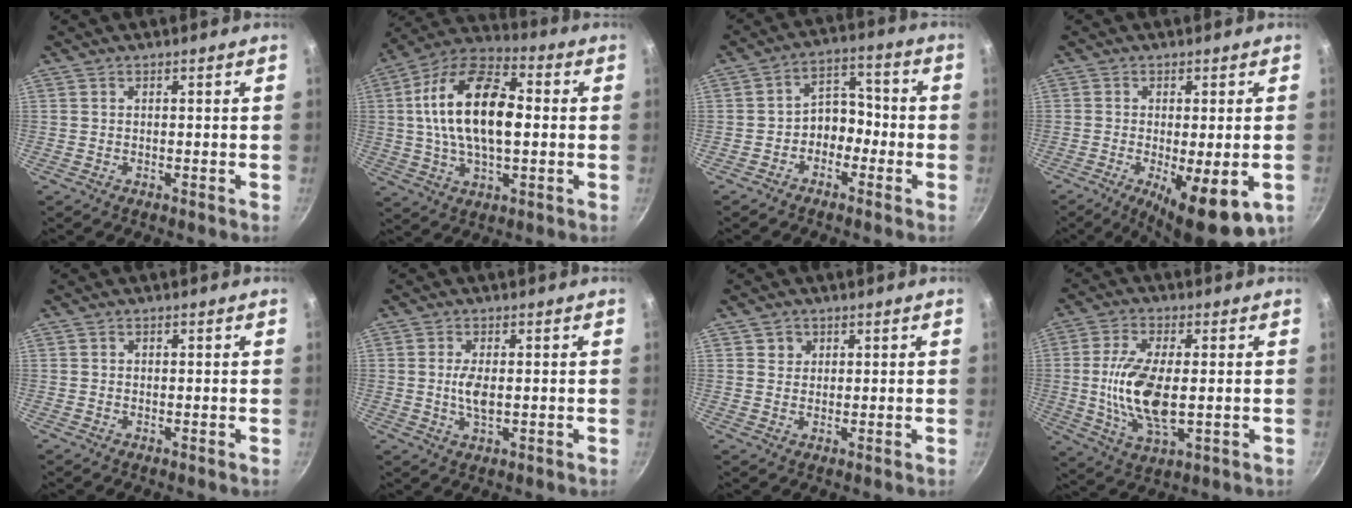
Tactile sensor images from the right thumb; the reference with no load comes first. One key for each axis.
{"total": 19.5, "fx": 1.6, "fy": 10.0, "fz": 16.7, "tx": -0.296, "ty": 0.023, "tz": 0.020}
{"total": 7.0, "fx": -2.3, "fy": 5.3, "fz": 4.0, "tx": -0.024, "ty": 0.042, "tz": -0.054}
{"total": 13.4, "fx": -5.0, "fy": 4.5, "fz": 11.6, "tx": -0.152, "ty": -0.015, "tz": -0.063}
{"total": 0.5, "fx": 0.1, "fy": 0.5, "fz": 0.2, "tx": 0.001, "ty": 0.001, "tz": -0.002}
{"total": 4.2, "fx": 0.0, "fy": 1.9, "fz": 3.8, "tx": -0.077, "ty": -0.005, "tz": 0.001}
{"total": 2.3, "fx": 1.1, "fy": 2.0, "fz": 0.5, "tx": 0.005, "ty": -0.006, "tz": 0.014}
{"total": 13.5, "fx": -0.5, "fy": 5.8, "fz": 12.2, "tx": -0.245, "ty": -0.011, "tz": -0.005}